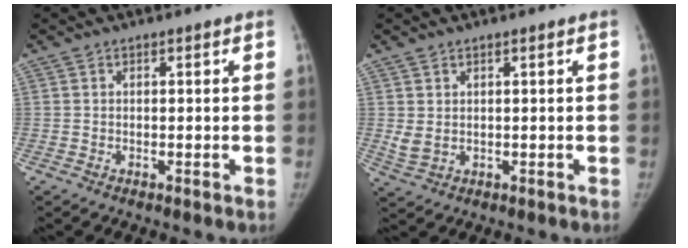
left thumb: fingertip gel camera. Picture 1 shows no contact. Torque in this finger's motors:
{"motor_torque": [0.08, 0.07, 0.60, -0.17, 0.03]}